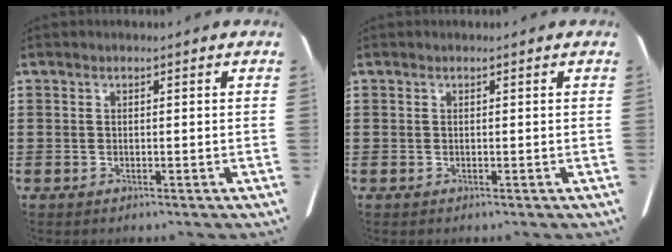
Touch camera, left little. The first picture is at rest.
{"total": 0.0}